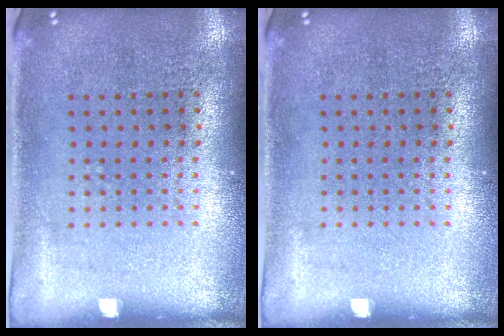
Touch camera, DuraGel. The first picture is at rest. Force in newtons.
{"total": 0.0}